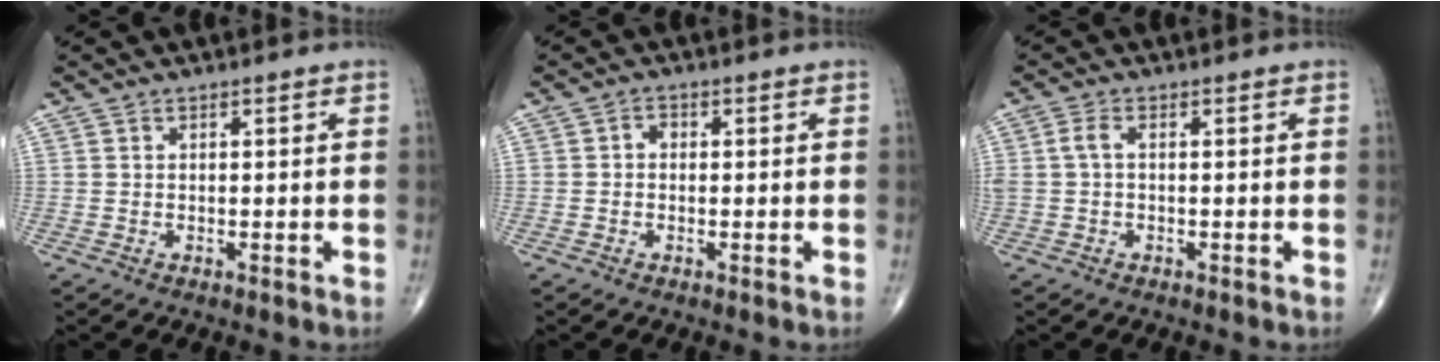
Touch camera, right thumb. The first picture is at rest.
{"total": 1.5, "force": [-0.1, 1.2, 0.9], "torque": [-0.004, 0.005, -0.007]}
{"total": 2.6, "force": [0.2, 1.3, 2.2], "torque": [-0.060, 0.009, 0.003]}